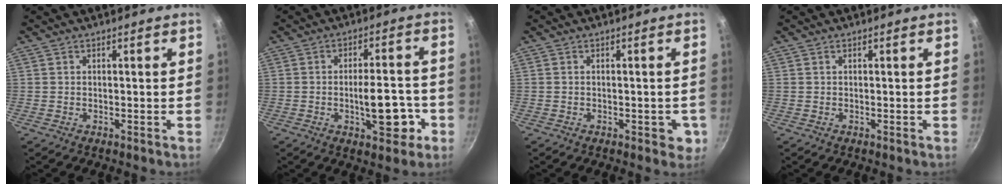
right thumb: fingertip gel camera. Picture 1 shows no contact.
{"total": 10.1, "force": [-3.1, 4.4, 8.5], "torque": [-0.092, 0.021, -0.043]}
{"total": 3.5, "force": [-1.1, 1.9, 2.7], "torque": [-0.013, 0.007, -0.013]}
{"total": 0.0}